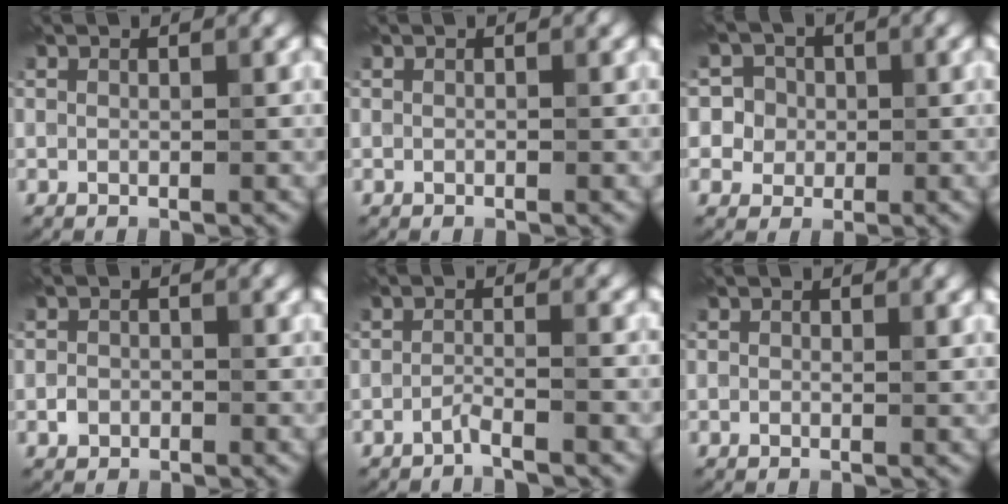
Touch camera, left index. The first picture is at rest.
{"total": 0.0}
{"total": 5.9, "force": [1.2, 5.5, 1.6], "torque": [-0.030, 0.043, 0.001]}
{"total": 1.1, "force": [-0.5, 0.8, 0.4], "torque": [-0.006, 0.004, -0.012]}
{"total": 1.4, "force": [-1.2, -0.3, 0.6], "torque": [-0.014, 0.008, -0.025]}
{"total": 0.6, "force": [0.3, 0.3, 0.4], "torque": [-0.007, 0.000, 0.002]}